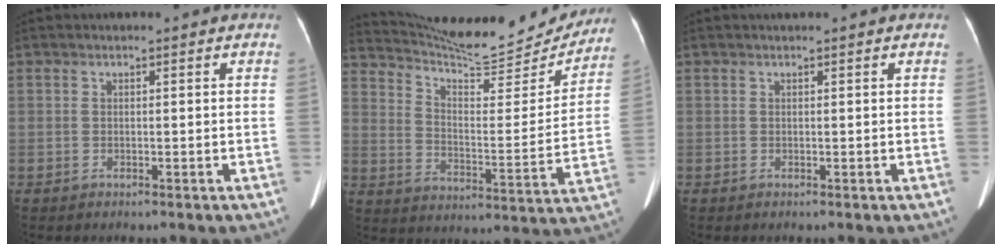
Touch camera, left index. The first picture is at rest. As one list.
[{"total": 21.3, "force": [20.4, 2.9, 5.6], "torque": [-0.092, -0.044, 0.285]}, {"total": 0.8, "force": [0.7, 0.0, 0.4], "torque": [-0.007, 0.013, 0.013]}]